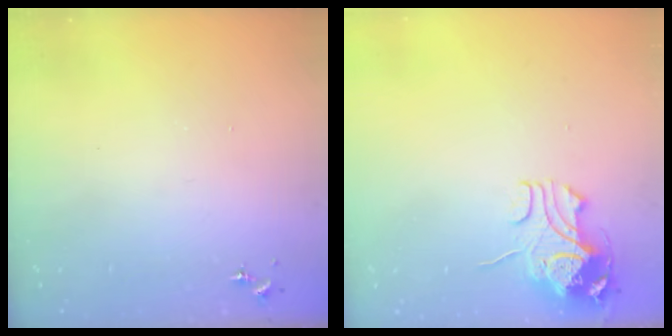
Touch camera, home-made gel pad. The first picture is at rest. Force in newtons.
{"total": 9.9, "press": 9.9, "slide": 1.1}